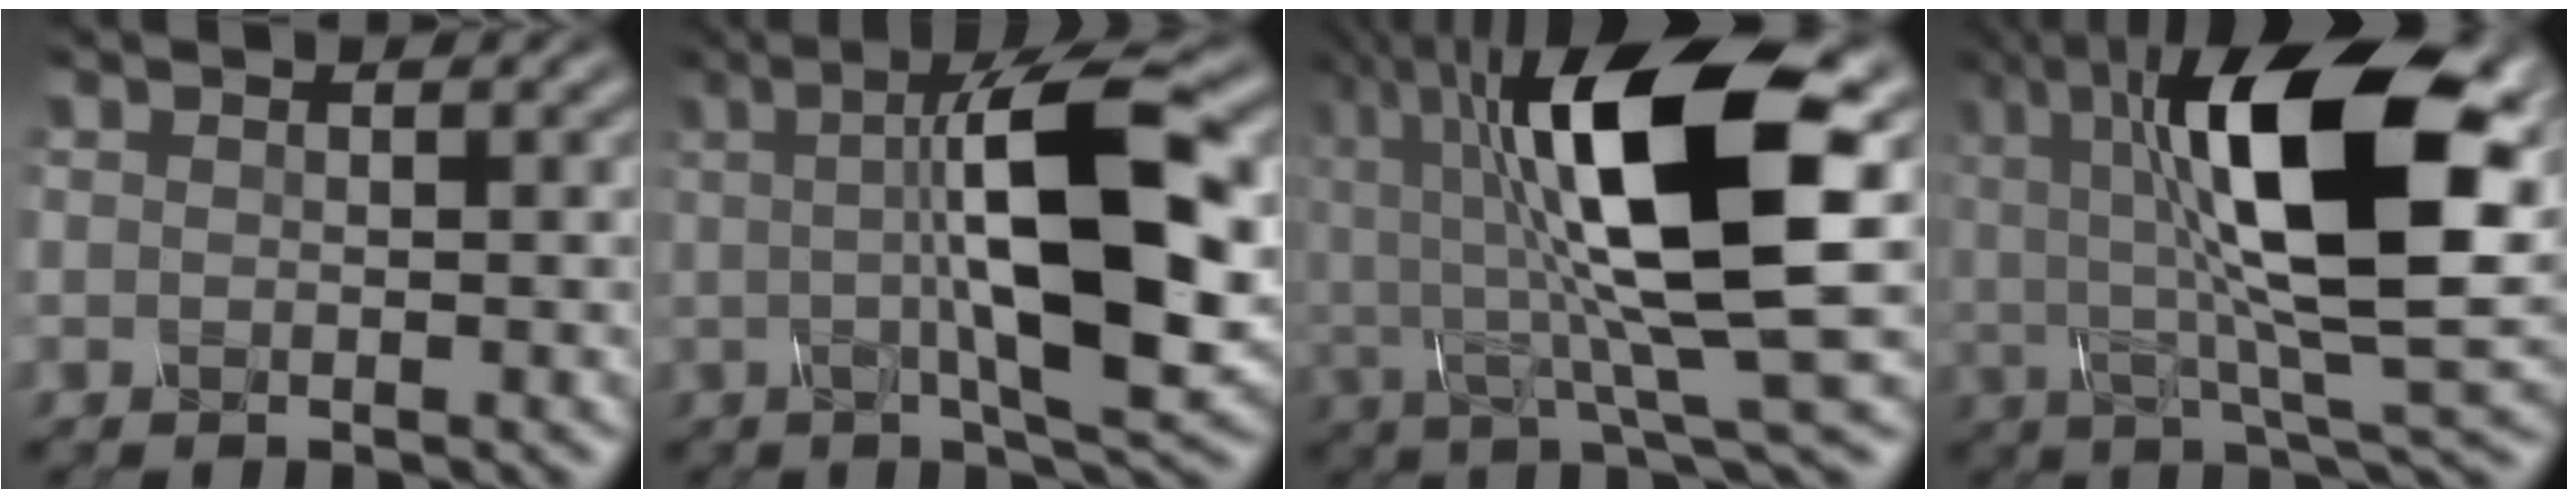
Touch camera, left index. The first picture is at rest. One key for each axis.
{"total": 12.1, "fx": 1.1, "fy": 2.8, "fz": 11.7, "tx": -0.164, "ty": 0.014, "tz": 0.020}
{"total": 12.9, "fx": 2.5, "fy": 3.4, "fz": 12.1, "tx": -0.220, "ty": 0.007, "tz": 0.047}
{"total": 15.3, "fx": 4.2, "fy": 5.3, "fz": 13.8, "tx": -0.225, "ty": 0.007, "tz": 0.059}